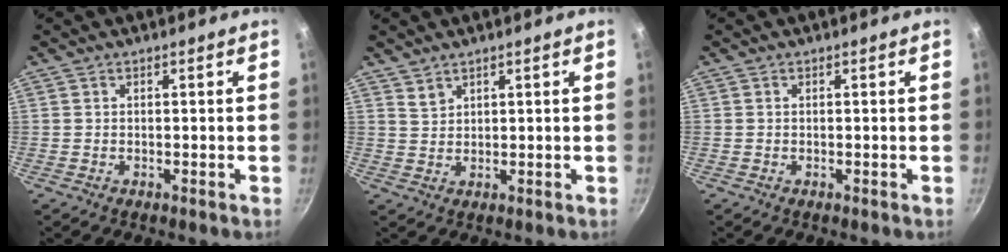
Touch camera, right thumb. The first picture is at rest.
{"total": 2.0, "force": [1.7, 1.0, 0.5], "torque": [-0.004, -0.005, 0.037]}
{"total": 0.0}